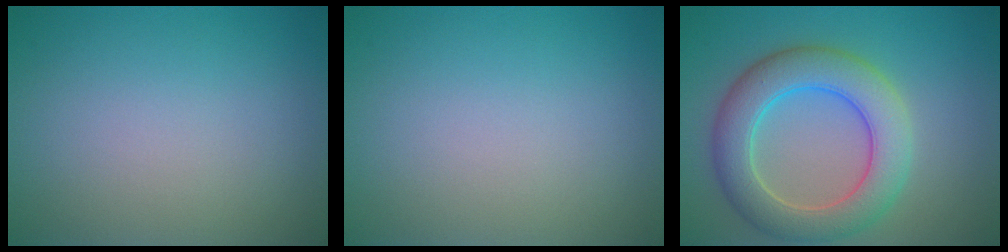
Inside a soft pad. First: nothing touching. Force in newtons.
{"total": 0.0}
{"total": 6.9, "press": 6.9, "slide": 0.5}